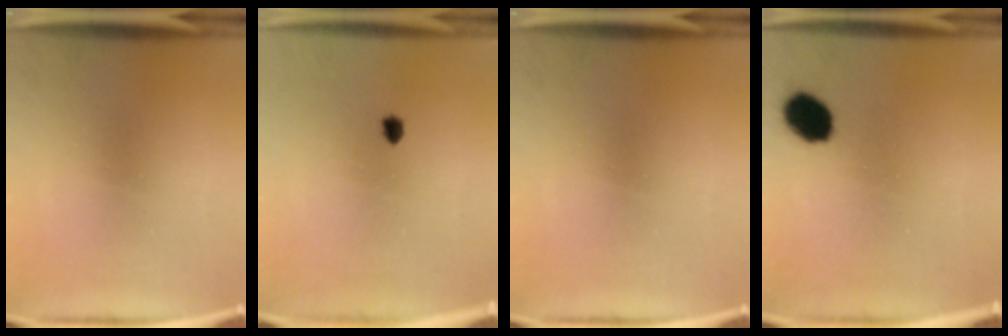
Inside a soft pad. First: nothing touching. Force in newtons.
{"total": 1.1}
{"total": 0.0}
{"total": 8.4}